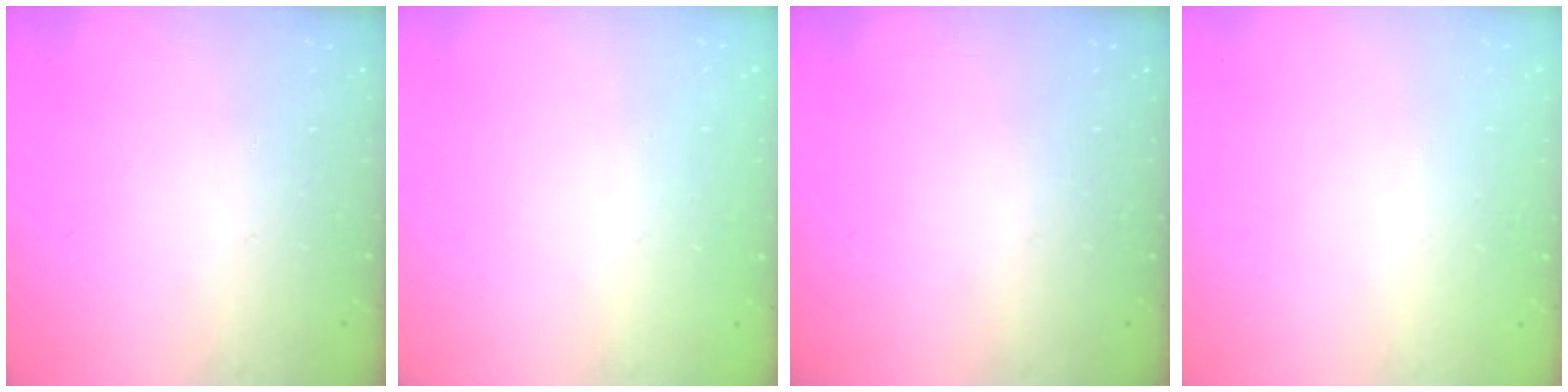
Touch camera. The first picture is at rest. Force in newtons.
{"total": 0.0}
{"total": 0.0}
{"total": 0.0}